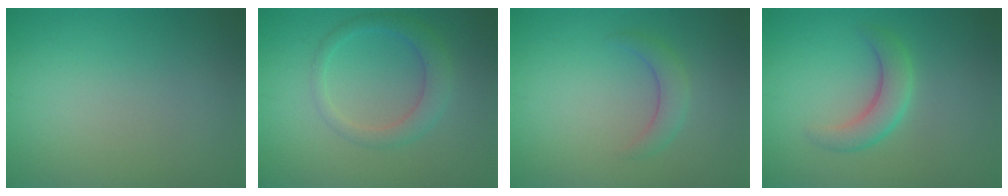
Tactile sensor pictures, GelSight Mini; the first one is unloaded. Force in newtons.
{"total": 2.7, "press": 2.7, "slide": 0.1}
{"total": 1.9, "press": 1.9, "slide": 0.2}
{"total": 2.9, "press": 2.9, "slide": 0.2}